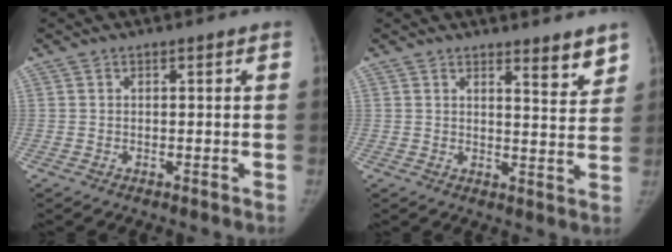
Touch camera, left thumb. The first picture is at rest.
{"total": 5.3, "force": [4.2, 1.1, 3.0], "torque": [-0.025, -0.035, 0.055]}